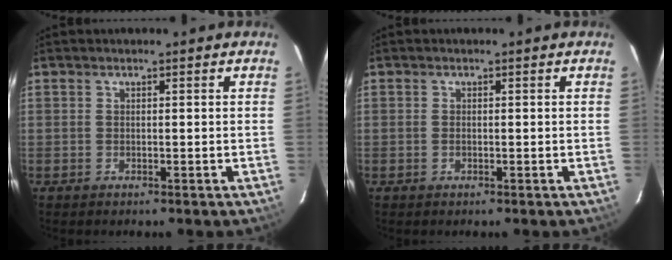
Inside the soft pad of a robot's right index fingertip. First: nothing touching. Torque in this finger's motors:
{"motor_torque": [-0.17, 0.03, -0.03, 0.00]}